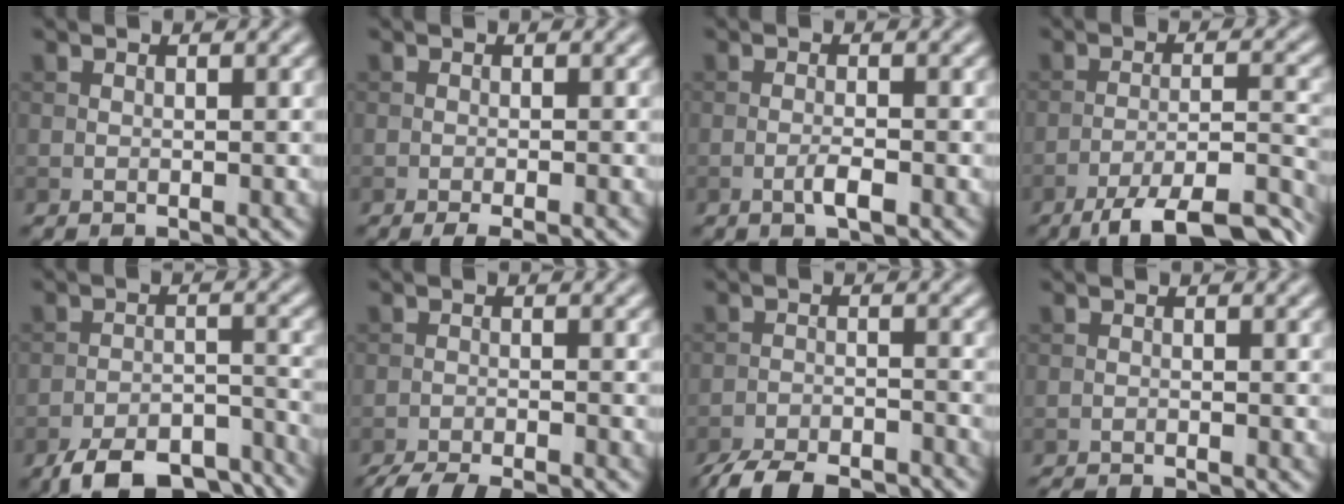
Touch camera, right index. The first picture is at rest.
{"total": 2.3, "force": [-1.4, 0.4, 1.8], "torque": [-0.024, 0.001, -0.025]}
{"total": 1.9, "force": [-0.9, 0.3, 1.6], "torque": [-0.029, 0.003, -0.019]}
{"total": 9.9, "force": [-7.7, 2.0, 5.9], "torque": [-0.090, 0.005, -0.123]}
{"total": 10.1, "force": [-8.2, 3.5, 4.7], "torque": [-0.071, -0.016, -0.125]}
{"total": 6.0, "force": [-5.5, 0.8, 2.3], "torque": [-0.041, -0.018, -0.090]}
{"total": 7.4, "force": [-6.7, 1.7, 2.8], "torque": [-0.044, -0.017, -0.116]}
{"total": 2.5, "force": [-2.4, 0.2, 0.8], "torque": [-0.015, -0.007, -0.043]}